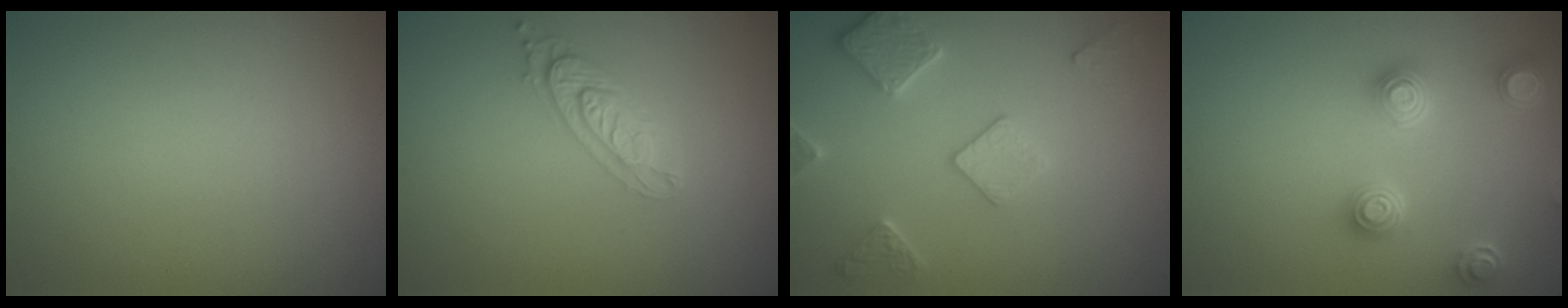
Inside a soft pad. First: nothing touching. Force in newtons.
{"total": 2.1, "press": 2.0, "slide": 0.4}
{"total": 2.9, "press": 2.8, "slide": 0.5}
{"total": 3.8, "press": 3.2, "slide": 2.1}